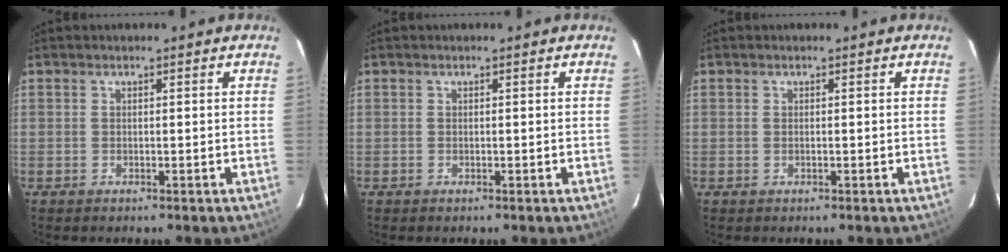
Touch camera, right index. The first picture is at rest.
{"total": 0.0}
{"total": 0.0}